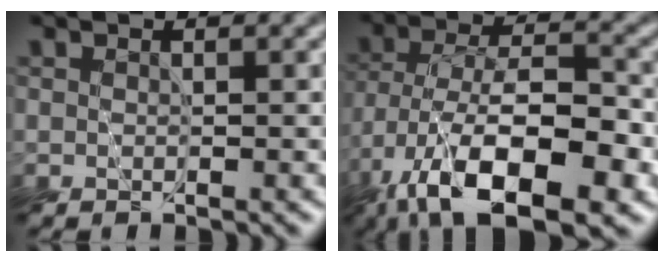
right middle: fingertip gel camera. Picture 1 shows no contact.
{"total": 13.3, "force": [-7.4, 5.2, 9.7], "torque": [-0.178, -0.006, -0.131]}